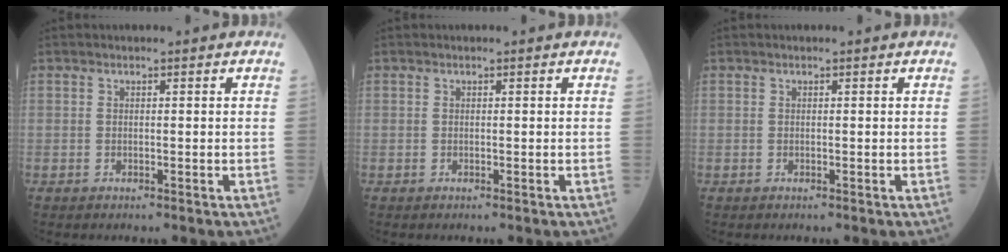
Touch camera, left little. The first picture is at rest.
{"total": 0.0}
{"total": 0.0}